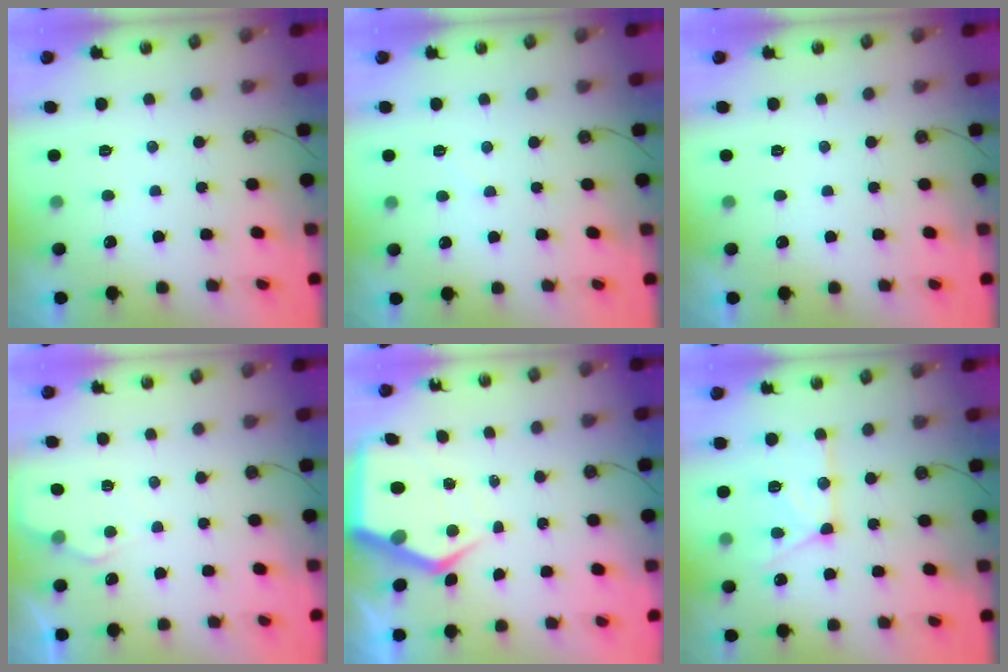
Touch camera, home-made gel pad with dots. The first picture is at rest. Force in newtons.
{"total": 2.9, "press": 2.9, "slide": 0.5}
{"total": 0.0}
{"total": 3.8, "press": 3.8, "slide": 0.4}
{"total": 8.1, "press": 8.0, "slide": 0.8}
{"total": 14.1, "press": 14.1, "slide": 1.4}